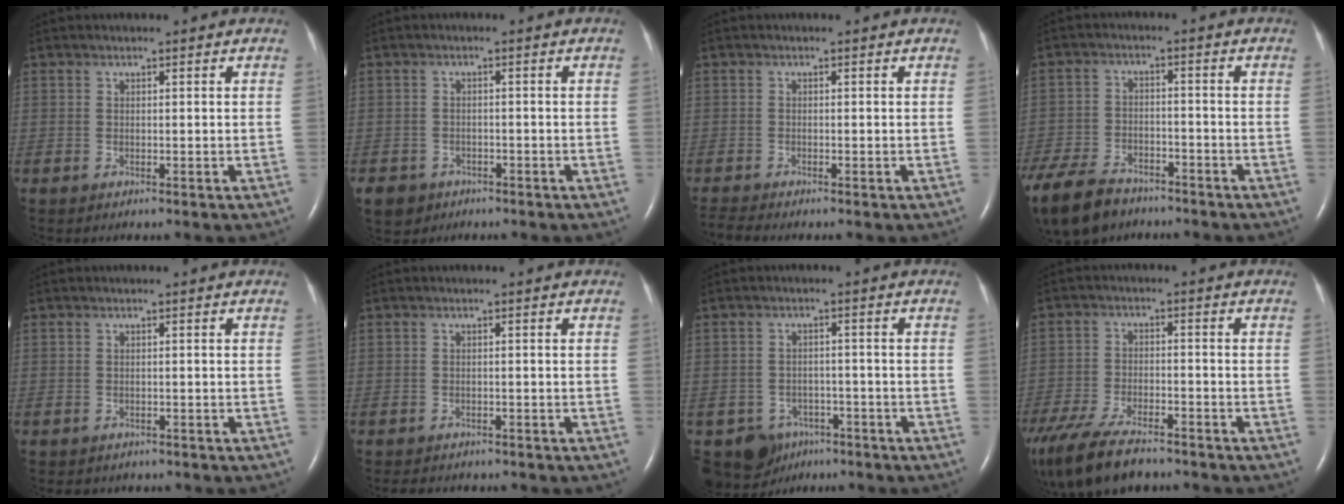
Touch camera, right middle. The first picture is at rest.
{"total": 3.8, "force": [-2.4, 2.9, 0.4], "torque": [-0.013, 0.006, -0.035]}
{"total": 1.8, "force": [-1.7, -0.5, 0.3], "torque": [-0.019, -0.011, -0.036]}
{"total": 14.5, "force": [-10.7, 7.2, 6.6], "torque": [-0.170, -0.022, -0.175]}
{"total": 2.7, "force": [-2.3, 1.3, 0.6], "torque": [-0.013, 0.000, -0.025]}
{"total": 5.7, "force": [-4.9, 2.1, 2.0], "torque": [-0.030, -0.003, -0.061]}
{"total": 7.0, "force": [-4.4, 5.4, 0.6], "torque": [-0.014, 0.012, -0.059]}
{"total": 15.4, "force": [-12.1, 4.5, 8.4], "torque": [-0.197, -0.032, -0.203]}